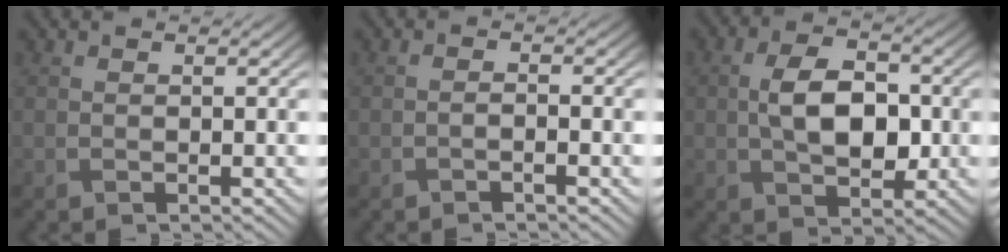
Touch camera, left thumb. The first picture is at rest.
{"total": 1.0, "force": [-0.7, 0.1, 0.7], "torque": [-0.014, 0.003, -0.014]}
{"total": 7.4, "force": [-0.3, 4.3, 6.0], "torque": [-0.120, 0.001, -0.008]}